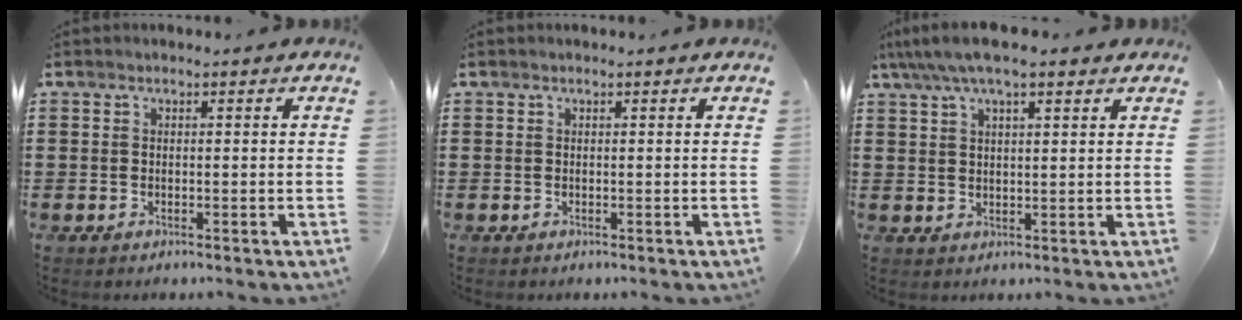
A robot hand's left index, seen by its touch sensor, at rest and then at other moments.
{"total": 0.0}
{"total": 5.5, "force": [3.9, 1.3, 3.8], "torque": [-0.080, 0.001, 0.068]}